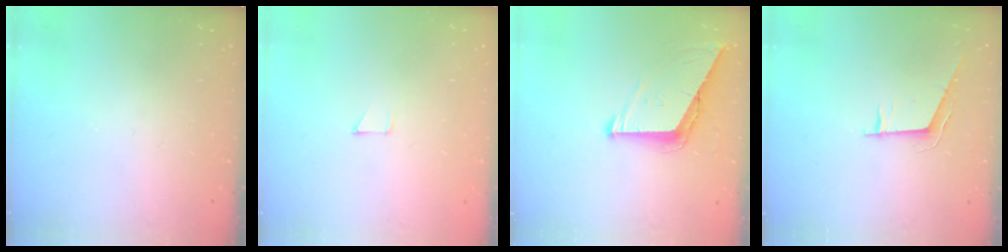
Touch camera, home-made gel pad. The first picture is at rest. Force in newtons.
{"total": 2.6, "press": 2.6, "slide": 0.2}
{"total": 7.7, "press": 7.7, "slide": 0.3}
{"total": 6.6, "press": 6.2, "slide": 2.4}